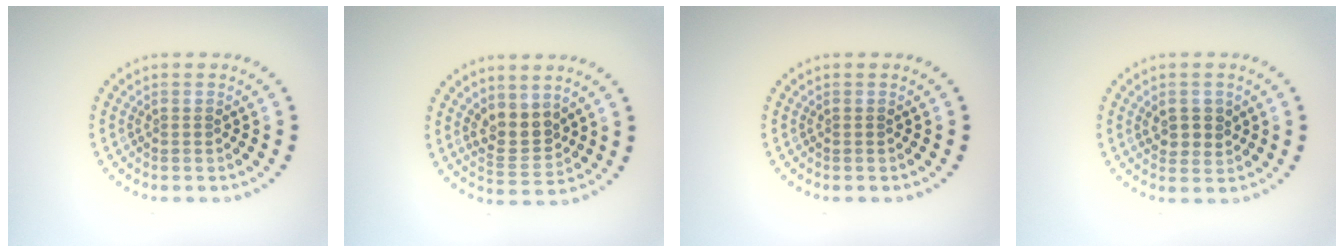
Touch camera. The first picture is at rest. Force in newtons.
{"total": 3.0, "press": 2.7, "slide": 1.2}
{"total": 0.0}
{"total": 2.3, "press": 2.2, "slide": 0.7}